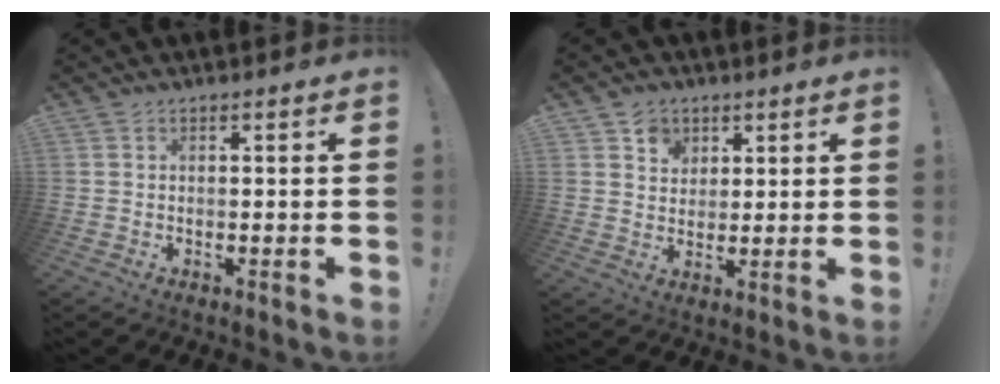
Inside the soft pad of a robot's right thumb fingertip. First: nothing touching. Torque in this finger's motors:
{"motor_torque": [0.96, 0.62, 0.08, -0.24, 0.00]}